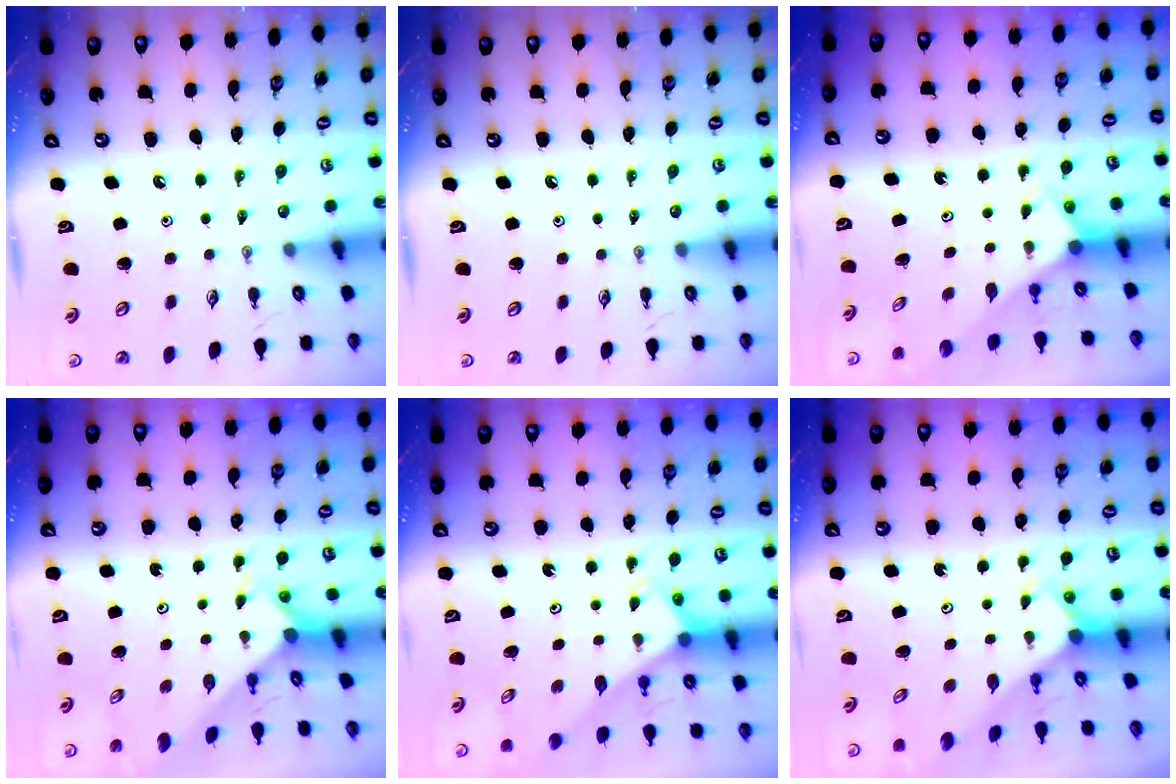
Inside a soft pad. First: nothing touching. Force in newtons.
{"total": 0.0}
{"total": 2.5, "press": 2.5, "slide": 0.1}
{"total": 2.4, "press": 2.3, "slide": 0.2}
{"total": 3.4, "press": 3.4, "slide": 0.2}
{"total": 3.0, "press": 3.0, "slide": 0.2}